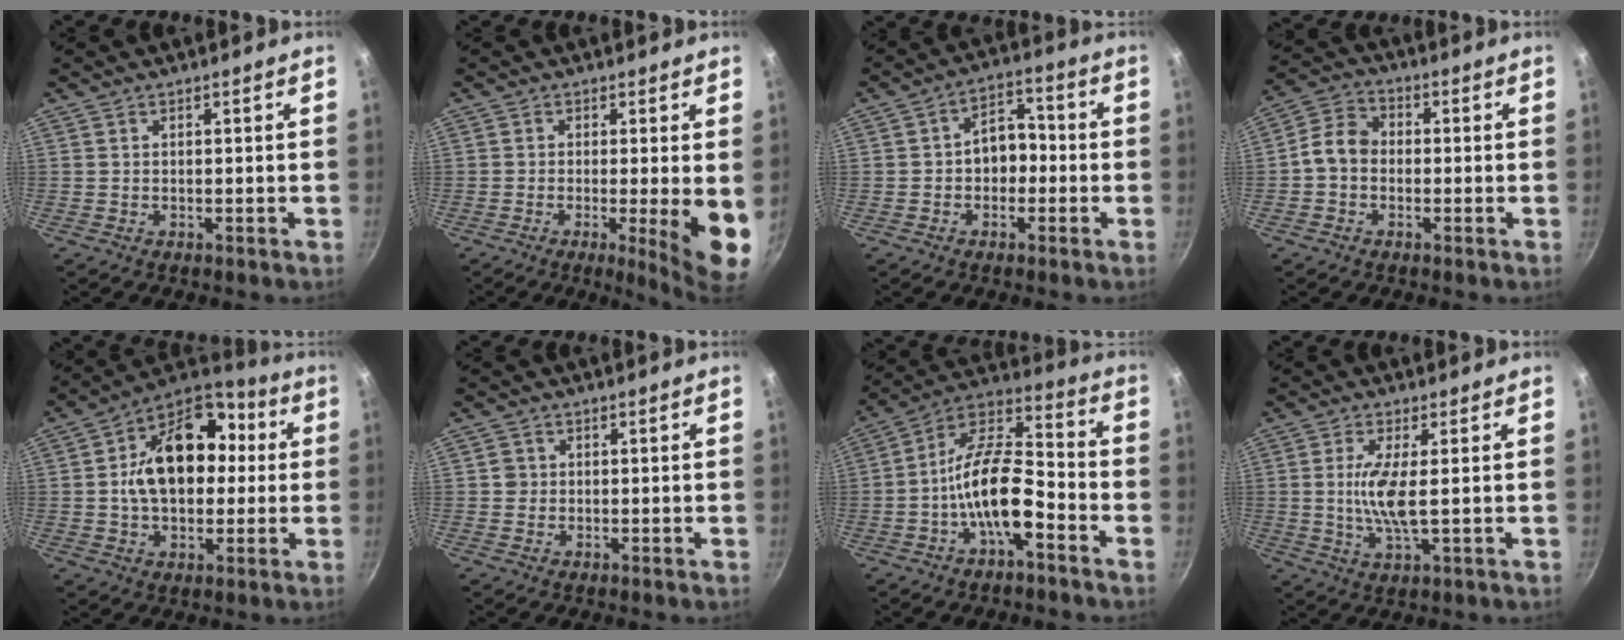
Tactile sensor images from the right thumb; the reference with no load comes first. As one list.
[{"total": 9.0, "force": [-1.3, 1.2, 8.8], "torque": [-0.118, -0.016, -0.016]}, {"total": 7.1, "force": [-1.0, 5.2, 4.6], "torque": [-0.020, 0.028, -0.024]}, {"total": 6.4, "force": [-0.9, 5.1, 3.8], "torque": [-0.052, 0.022, -0.036]}, {"total": 19.3, "force": [1.8, 13.5, 13.8], "torque": [-0.189, 0.039, 0.012]}, {"total": 1.7, "force": [0.0, 1.7, 0.3], "torque": [-0.002, 0.005, 0.001]}, {"total": 14.9, "force": [-5.5, 6.2, 12.4], "torque": [-0.204, 0.054, -0.113]}, {"total": 7.0, "force": [0.4, 1.5, 6.8], "torque": [-0.152, -0.009, 0.013]}]